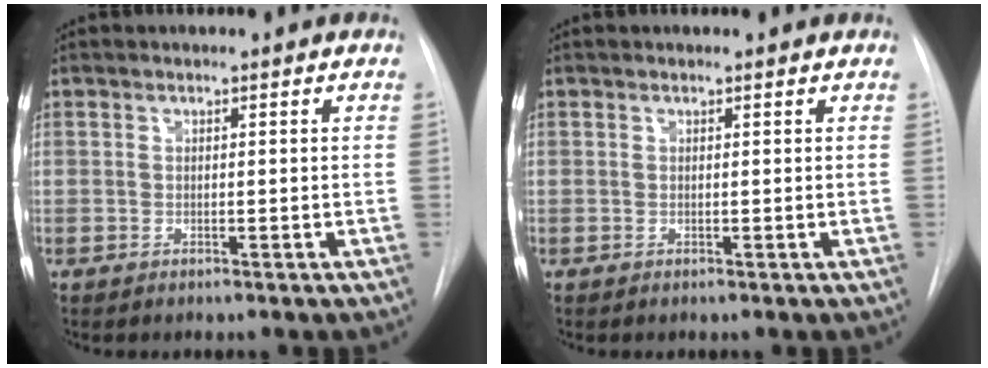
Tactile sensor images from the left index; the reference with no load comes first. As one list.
[{"total": 0.9, "force": [0.9, 0.2, 0.1], "torque": [-0.009, 0.008, 0.010]}]